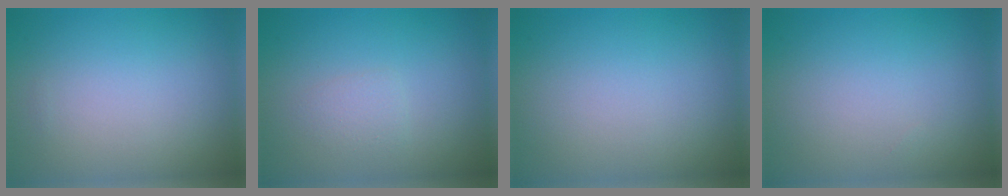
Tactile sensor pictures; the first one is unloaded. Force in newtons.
{"total": 1.1, "press": 1.1, "slide": 0.1}
{"total": 0.0}
{"total": 0.0}